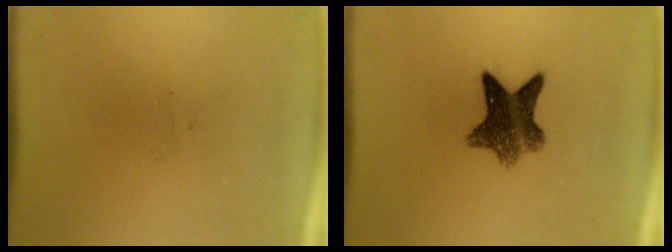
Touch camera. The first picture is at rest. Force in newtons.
{"total": 8.2}